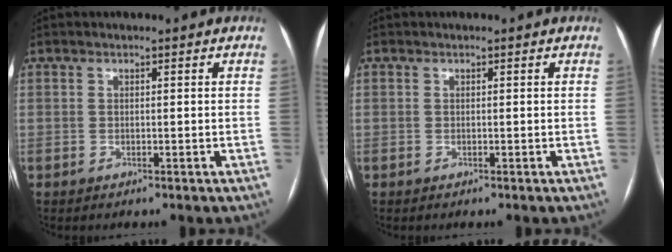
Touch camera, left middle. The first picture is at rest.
{"total": 0.0}